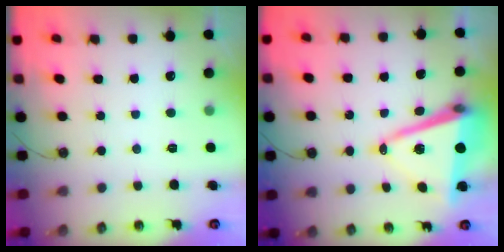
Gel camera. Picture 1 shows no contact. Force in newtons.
{"total": 12.7, "press": 12.1, "slide": 4.0}